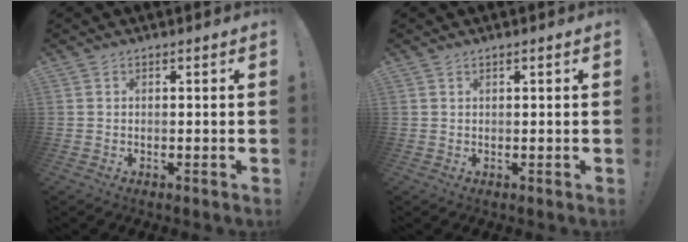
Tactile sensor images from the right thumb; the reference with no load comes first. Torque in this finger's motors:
{"motor_torque": [-0.02, -0.14, -0.01, -0.08, 0.04]}